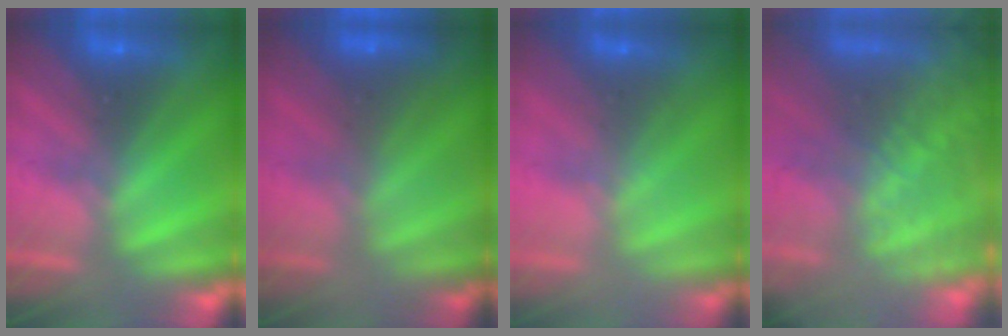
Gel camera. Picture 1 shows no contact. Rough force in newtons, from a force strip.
{"total": 2.9}
{"total": 2.1}
{"total": 9.4}